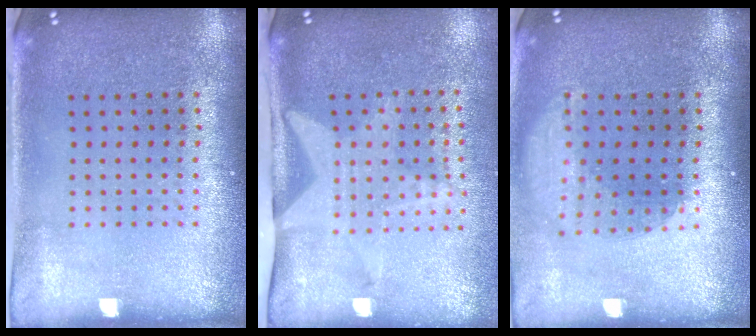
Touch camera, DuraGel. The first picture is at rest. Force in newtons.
{"total": 2.0, "press": 1.5, "slide": 1.3}
{"total": 1.6, "press": 1.2, "slide": 1.0}